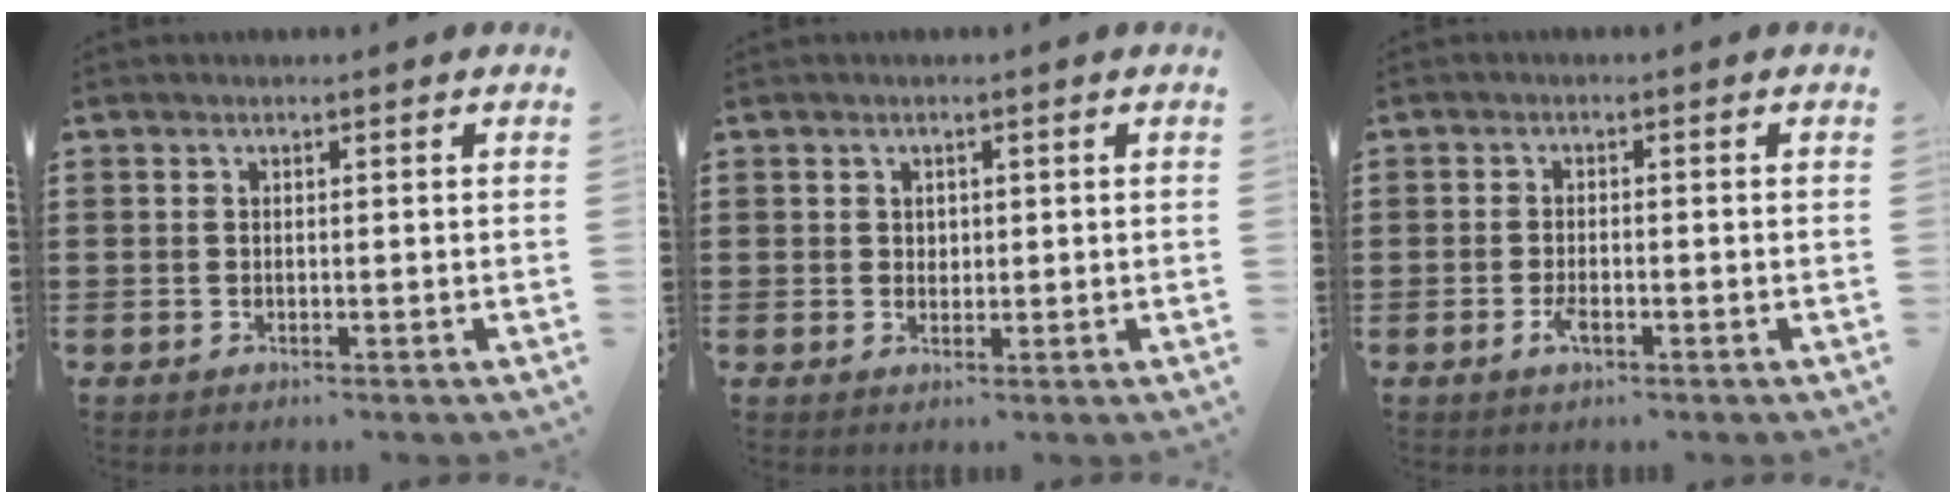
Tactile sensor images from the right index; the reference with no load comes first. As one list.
[{"total": 1.0, "force": [0.5, 0.8, 0.4], "torque": [-0.008, 0.003, 0.010]}, {"total": 2.4, "force": [-1.2, 0.9, 1.9], "torque": [-0.042, -0.001, -0.023]}]